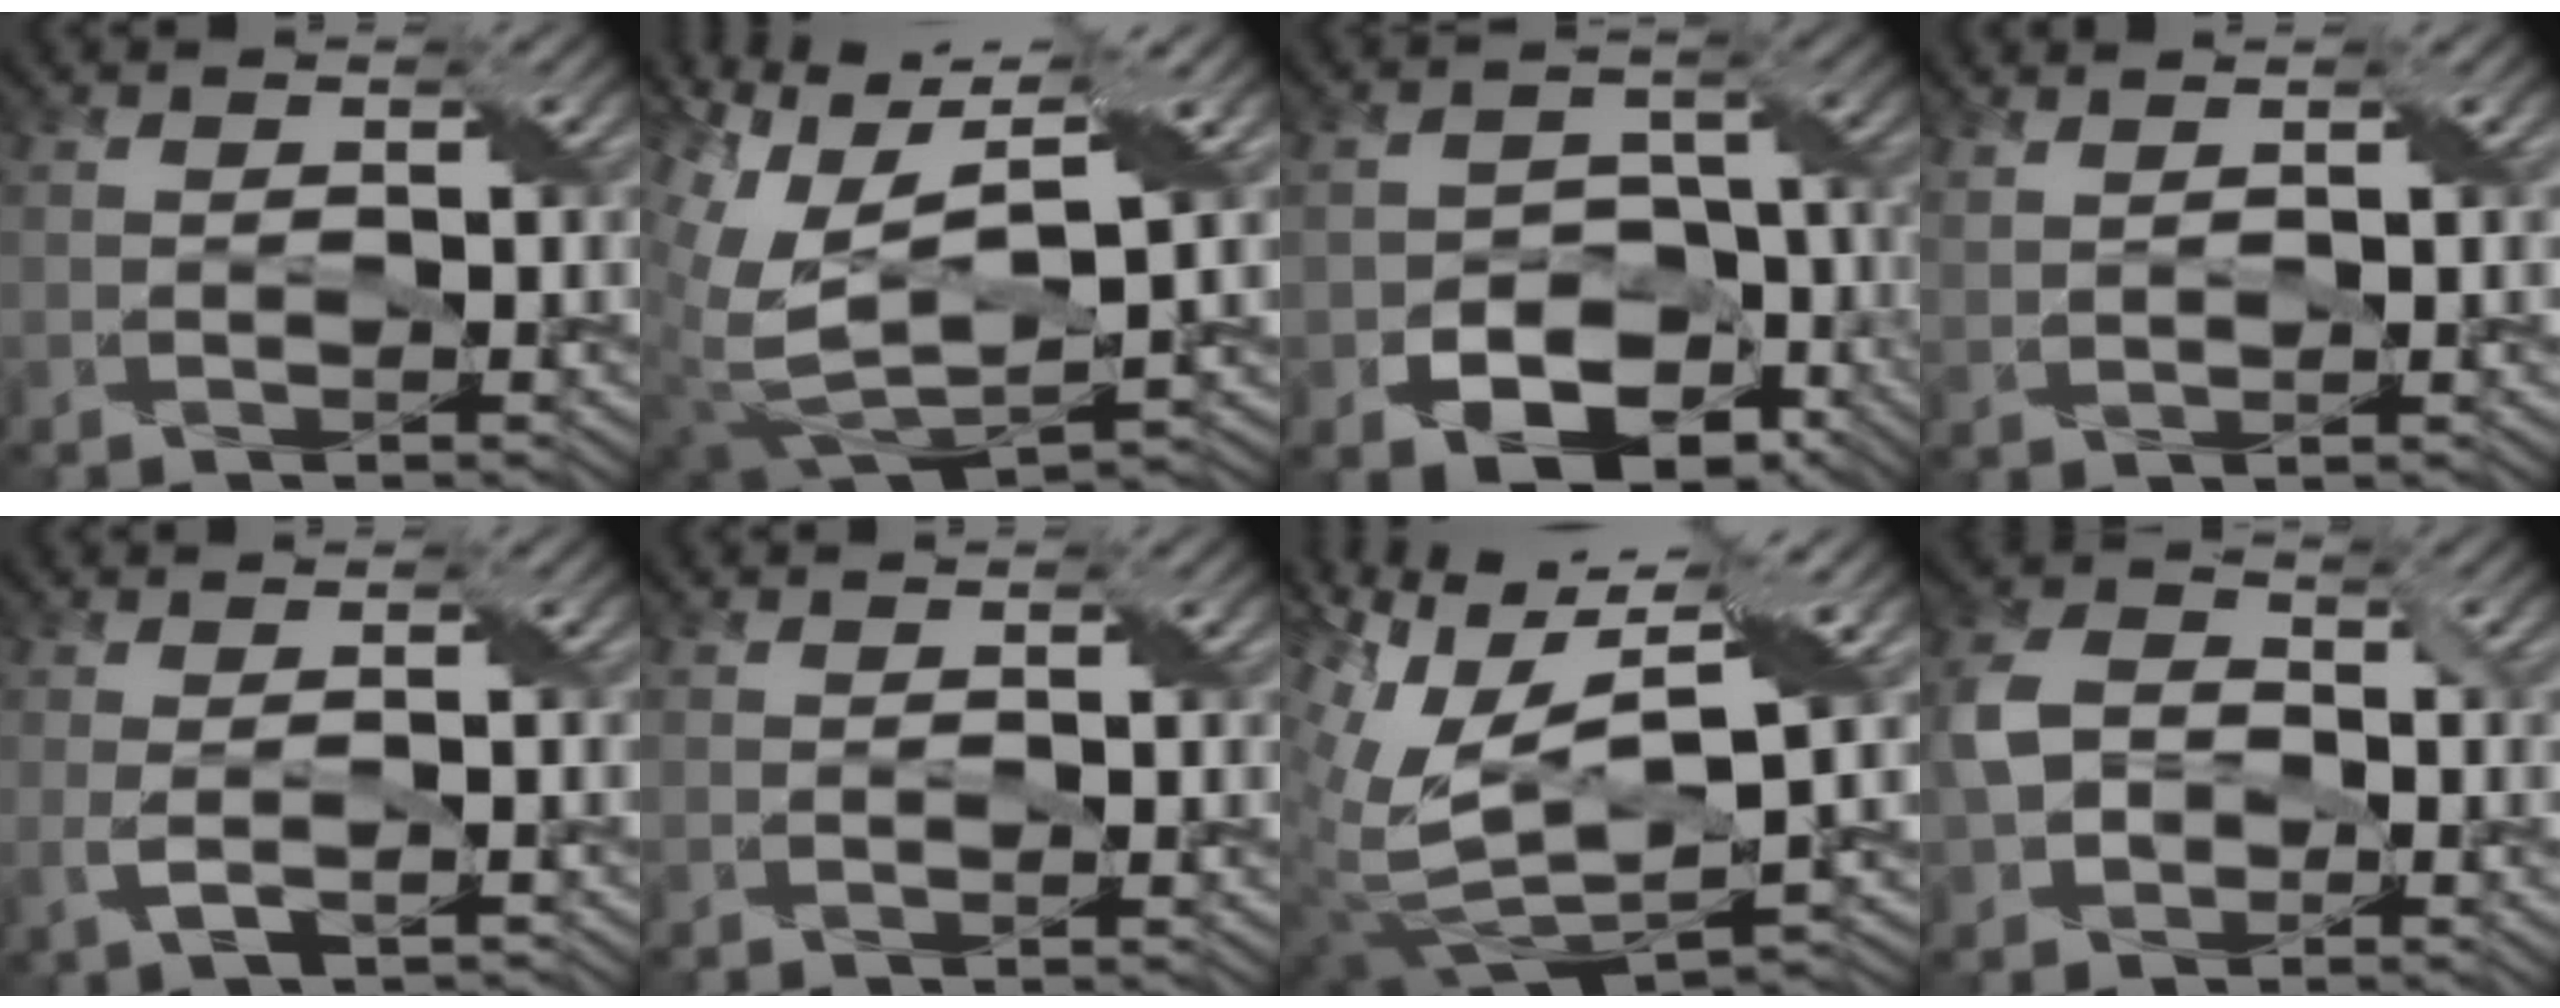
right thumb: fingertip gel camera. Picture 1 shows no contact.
{"total": 12.1, "force": [4.3, 6.0, 9.6], "torque": [-0.232, -0.009, 0.090]}
{"total": 10.9, "force": [-5.9, 7.6, 5.1], "torque": [-0.072, -0.010, -0.096]}
{"total": 1.8, "force": [1.6, 0.5, 0.8], "torque": [-0.011, -0.005, 0.028]}
{"total": 1.6, "force": [0.0, 0.5, 1.5], "torque": [-0.034, -0.001, 0.003]}
{"total": 0.0}
{"total": 13.4, "force": [4.0, 6.1, 11.2], "torque": [-0.260, -0.009, 0.082]}
{"total": 5.3, "force": [-1.0, 4.4, 2.8], "torque": [-0.073, 0.001, -0.023]}